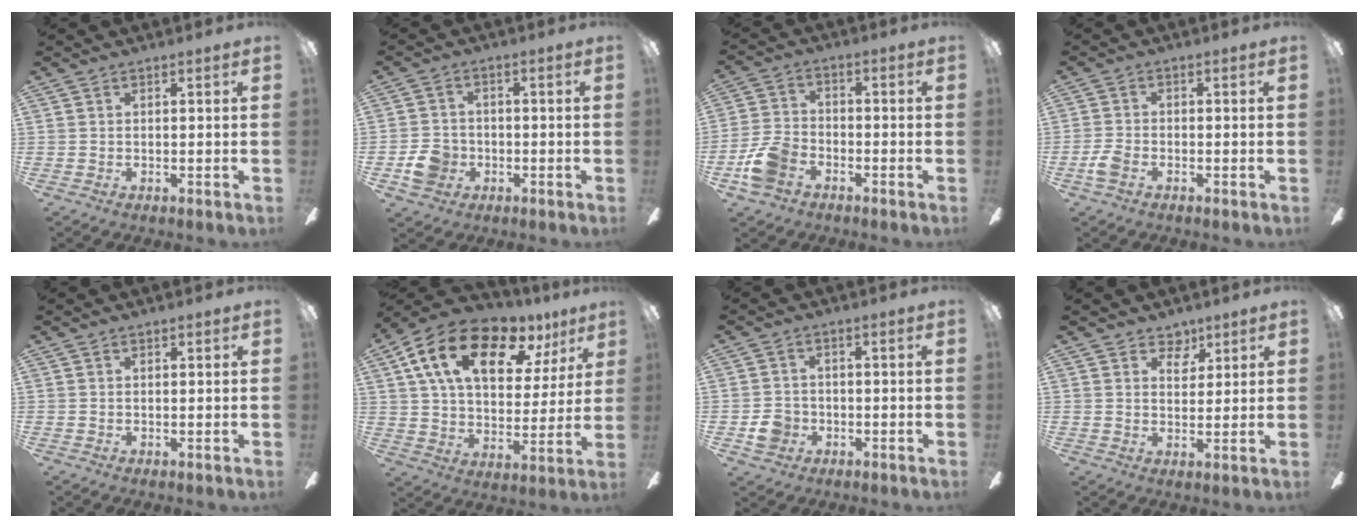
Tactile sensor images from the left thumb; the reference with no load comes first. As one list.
[{"total": 6.6, "force": [-2.2, 5.7, 2.6], "torque": [-0.048, 0.012, -0.041]}, {"total": 9.2, "force": [-4.8, 6.3, 4.7], "torque": [-0.105, 0.030, -0.087]}, {"total": 3.8, "force": [-1.9, 2.3, 2.3], "torque": [-0.054, 0.005, -0.038]}, {"total": 0.6, "force": [0.4, 0.5, 0.0], "torque": [0.007, -0.001, 0.005]}, {"total": 20.2, "force": [11.4, 10.8, 12.7], "torque": [-0.224, -0.046, 0.198]}, {"total": 5.1, "force": [-1.6, 4.6, 1.6], "torque": [-0.019, 0.008, -0.030]}, {"total": 4.9, "force": [3.5, 3.2, 0.9], "torque": [-0.001, -0.019, 0.059]}]